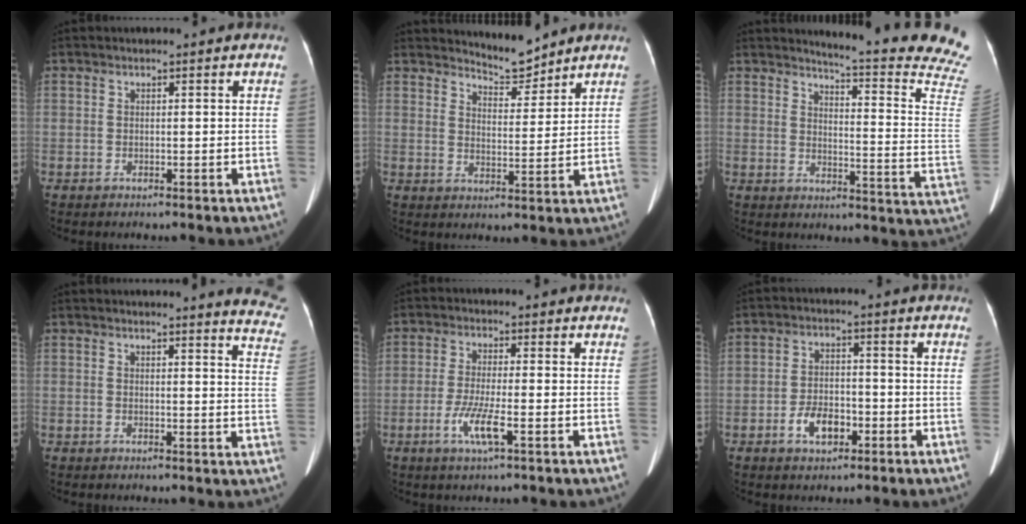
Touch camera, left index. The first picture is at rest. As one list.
[{"total": 4.9, "force": [4.9, 0.5, 0.4], "torque": [-0.012, -0.011, 0.085]}, {"total": 21.6, "force": [20.3, -1.3, 7.4], "torque": [-0.101, -0.157, 0.219]}, {"total": 10.0, "force": [9.8, 0.1, 2.2], "torque": [0.000, -0.086, 0.074]}, {"total": 5.2, "force": [-2.3, 0.3, 4.7], "torque": [-0.100, -0.012, -0.041]}, {"total": 5.3, "force": [-2.6, 2.9, 3.5], "torque": [-0.070, 0.005, -0.042]}]